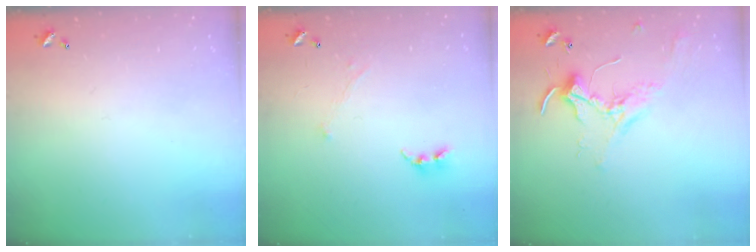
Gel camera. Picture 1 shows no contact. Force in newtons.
{"total": 0.7, "press": 0.0, "slide": 0.7}
{"total": 2.3, "press": 2.3, "slide": 0.5}